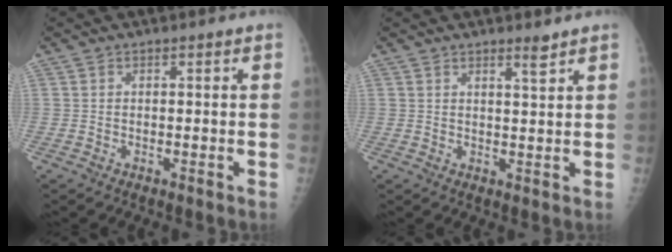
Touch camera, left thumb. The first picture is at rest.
{"total": 2.3, "force": [1.8, 0.2, 1.3], "torque": [-0.021, -0.018, 0.030]}